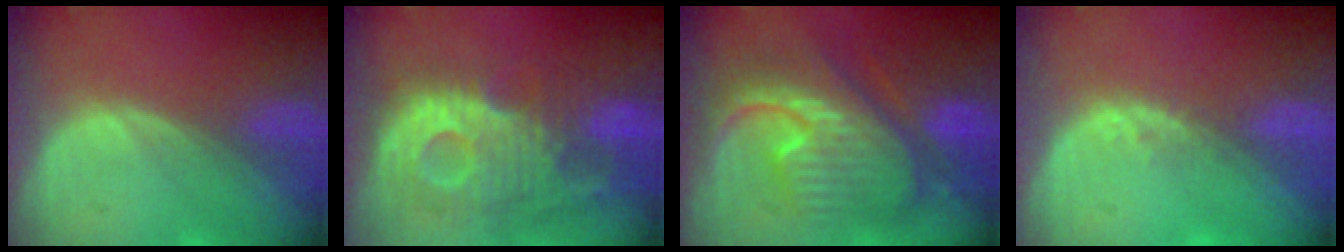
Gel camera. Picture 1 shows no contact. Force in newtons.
{"total": 11.8, "press": 10.7, "slide": 5.1}
{"total": 12.4, "press": 12.3, "slide": 1.3}
{"total": 1.8, "press": 1.5, "slide": 1.0}